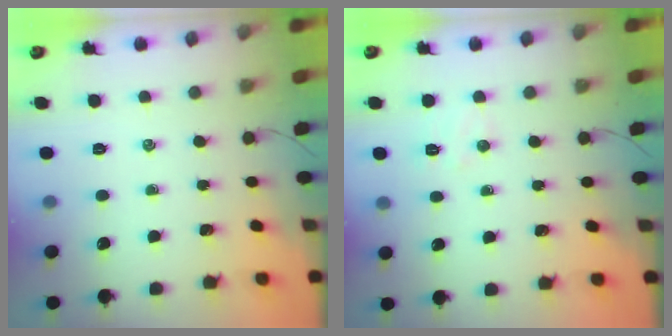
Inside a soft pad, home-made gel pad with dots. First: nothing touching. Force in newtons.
{"total": 4.5, "press": 4.4, "slide": 1.0}